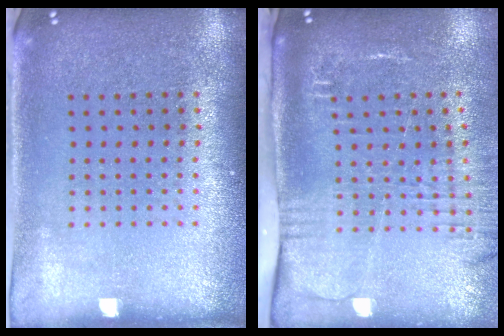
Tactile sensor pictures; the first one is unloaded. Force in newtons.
{"total": 2.7, "press": 2.1, "slide": 1.7}